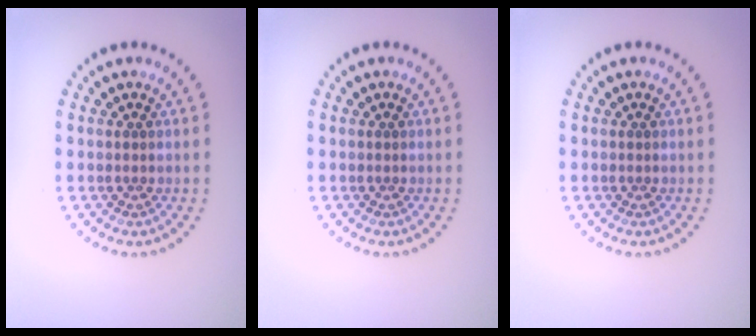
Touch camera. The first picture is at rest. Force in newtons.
{"total": 0.0}
{"total": 0.0}